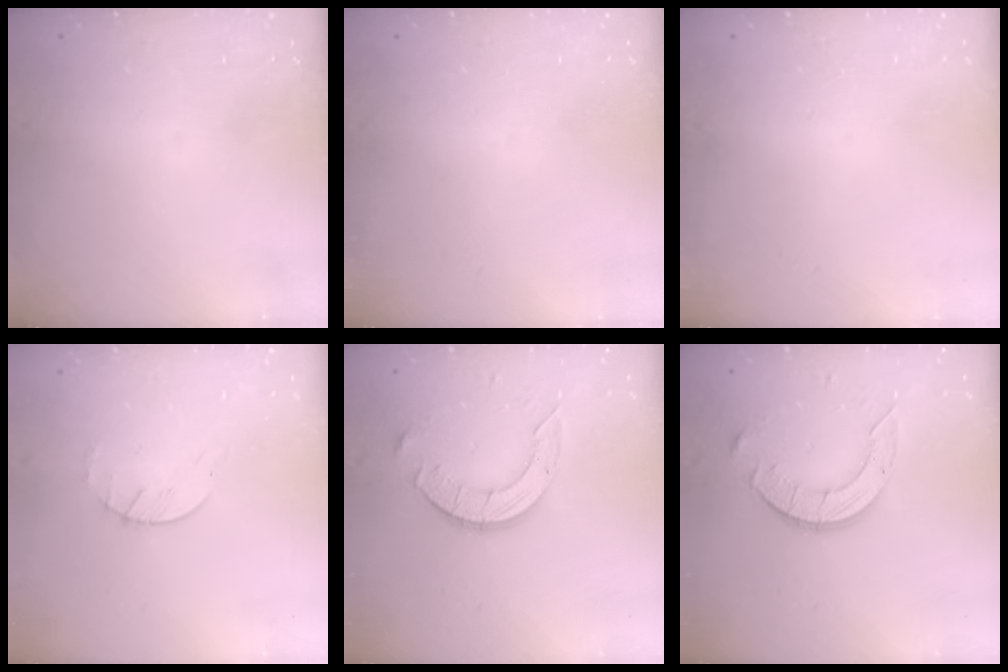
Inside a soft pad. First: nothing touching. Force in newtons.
{"total": 0.0}
{"total": 0.0}
{"total": 2.2, "press": 2.2, "slide": 0.3}
{"total": 9.8, "press": 9.8, "slide": 0.9}
{"total": 9.8, "press": 9.8, "slide": 0.9}